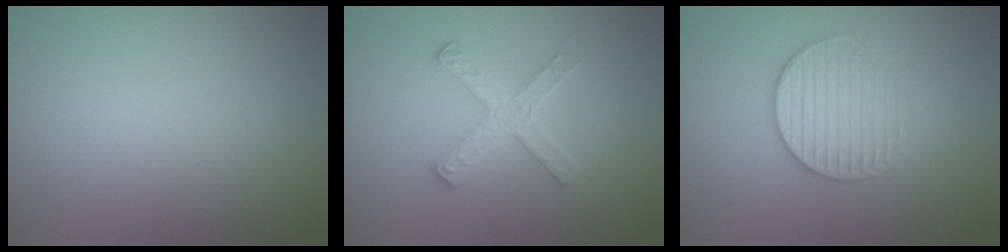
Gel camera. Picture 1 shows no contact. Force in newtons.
{"total": 2.8, "press": 2.8, "slide": 0.3}
{"total": 3.2, "press": 2.9, "slide": 1.4}